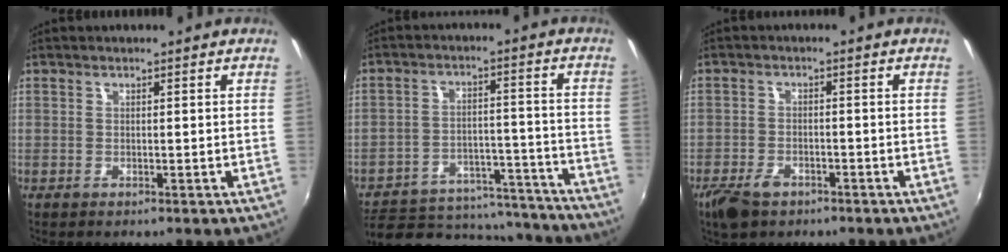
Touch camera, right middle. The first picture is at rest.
{"total": 18.3, "force": [-14.8, 8.9, 6.0], "torque": [-0.125, 0.035, -0.174]}
{"total": 6.4, "force": [-4.4, 3.4, 3.2], "torque": [-0.091, -0.014, -0.079]}